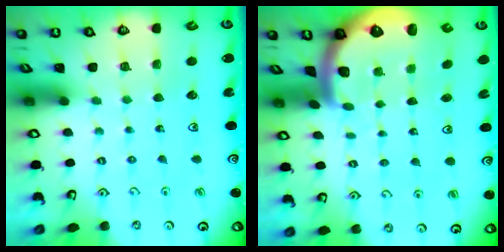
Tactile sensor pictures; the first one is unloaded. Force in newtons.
{"total": 2.5, "press": 2.5, "slide": 0.6}